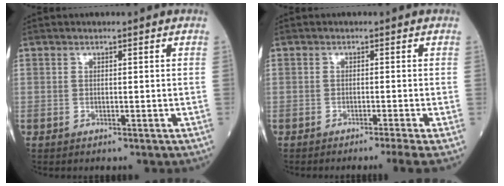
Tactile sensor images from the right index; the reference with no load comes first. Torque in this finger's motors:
{"motor_torque": [-0.14, -0.27, 0.09, 0.00]}